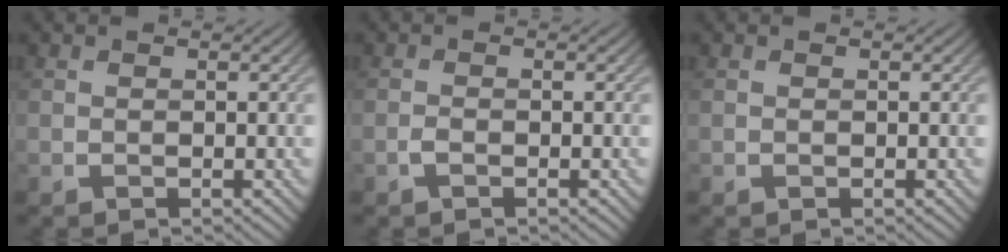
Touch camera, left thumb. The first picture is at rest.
{"total": 0.9, "force": [-0.6, 0.3, 0.7], "torque": [-0.015, 0.003, -0.014]}
{"total": 0.0}